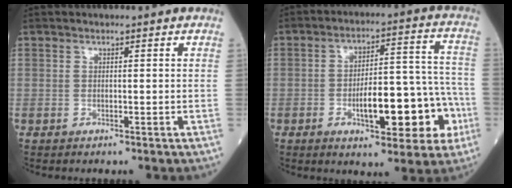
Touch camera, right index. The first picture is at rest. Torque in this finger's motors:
{"motor_torque": [0.39, -0.22, 0.23, 0.10]}